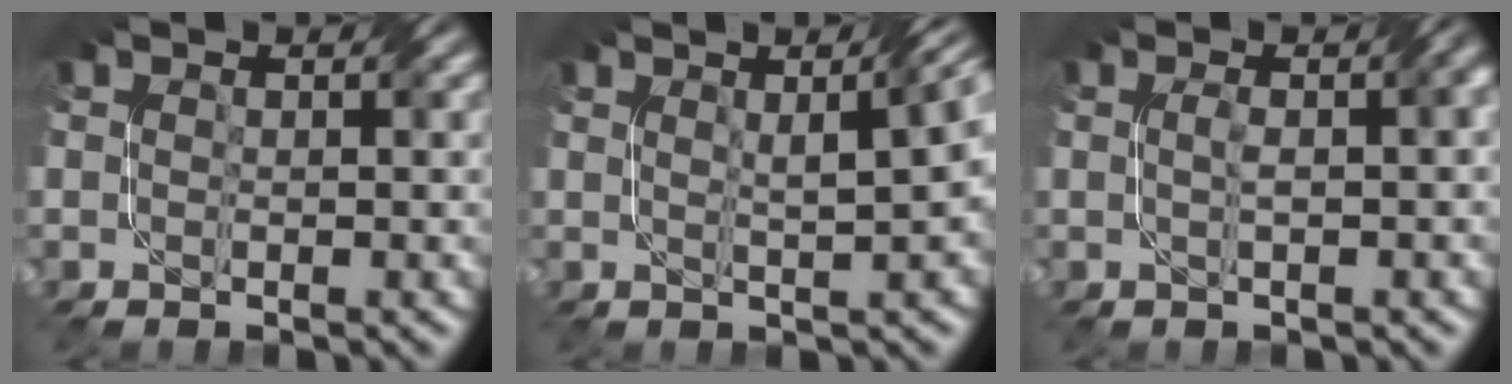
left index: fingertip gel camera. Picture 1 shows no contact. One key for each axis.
{"total": 7.1, "fx": 2.3, "fy": 2.5, "fz": 6.3, "tx": -0.031, "ty": 0.033, "tz": 0.018}
{"total": 3.1, "fx": 0.2, "fy": 1.0, "fz": 2.9, "tx": -0.032, "ty": 0.014, "tz": 0.001}